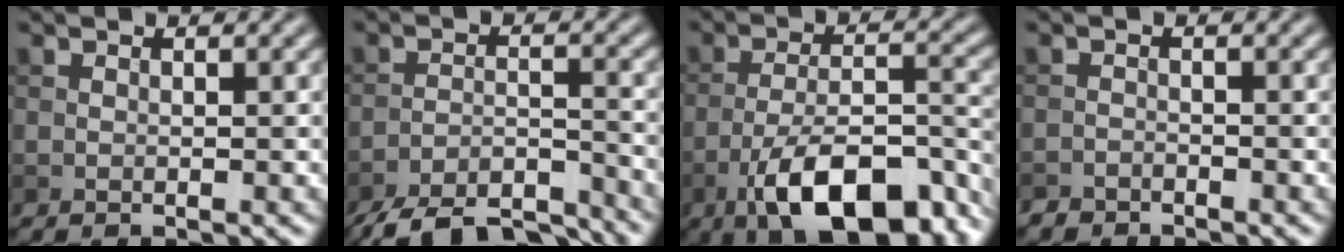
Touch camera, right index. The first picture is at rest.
{"total": 9.4, "force": [-8.4, 2.1, 3.6], "torque": [-0.061, -0.005, -0.139]}
{"total": 12.2, "force": [-7.4, 4.6, 8.6], "torque": [-0.135, -0.003, -0.129]}
{"total": 1.7, "force": [-1.6, 0.5, 0.0], "torque": [0.002, -0.003, -0.035]}